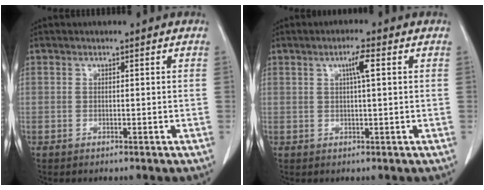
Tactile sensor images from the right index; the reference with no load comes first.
{"total": 3.1, "force": [1.0, 0.2, 2.9], "torque": [-0.050, 0.004, 0.015]}